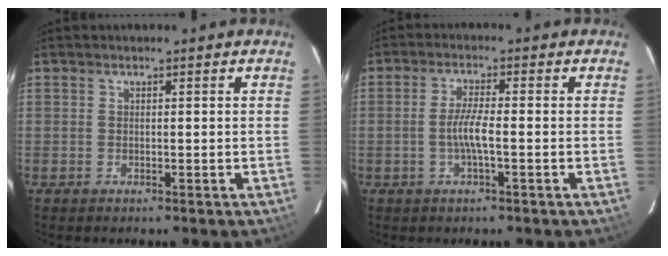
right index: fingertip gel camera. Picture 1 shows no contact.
{"total": 4.2, "force": [-1.1, 0.1, 4.1], "torque": [-0.081, -0.001, -0.021]}